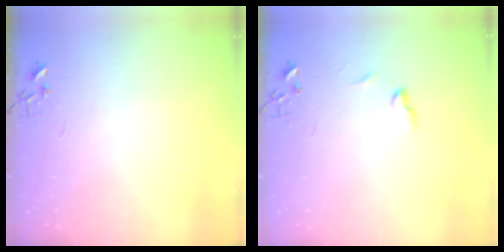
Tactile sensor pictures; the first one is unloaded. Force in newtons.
{"total": 6.1, "press": 6.0, "slide": 0.7}